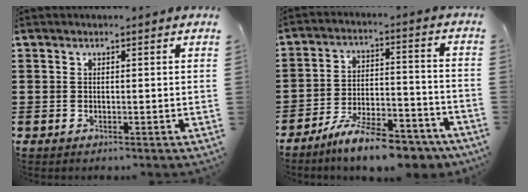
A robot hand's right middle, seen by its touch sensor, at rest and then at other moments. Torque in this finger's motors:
{"motor_torque": [2.14, 0.00, 0.31, 0.21]}